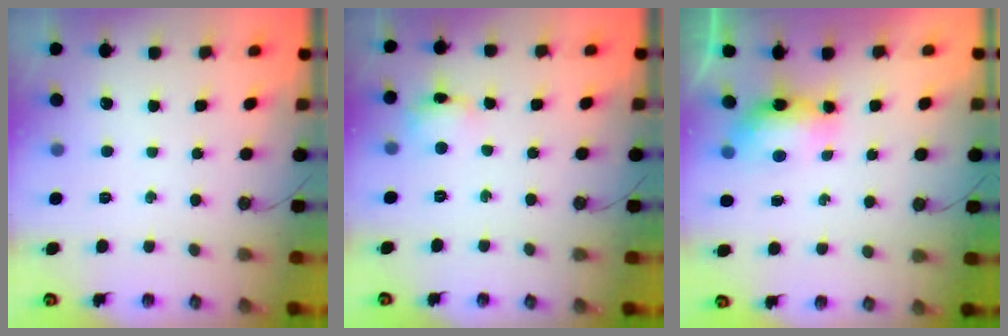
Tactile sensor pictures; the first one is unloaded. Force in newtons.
{"total": 7.2, "press": 7.2, "slide": 0.5}
{"total": 7.2, "press": 7.2, "slide": 0.7}